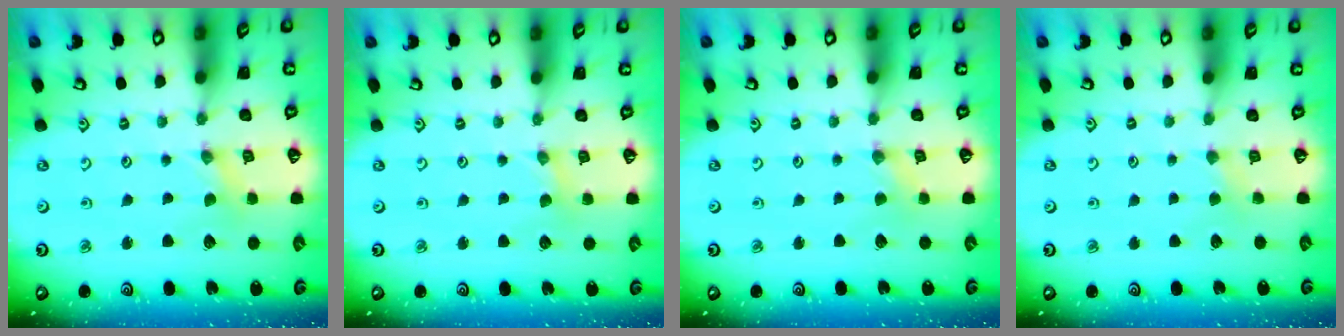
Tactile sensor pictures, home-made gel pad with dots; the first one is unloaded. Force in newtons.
{"total": 1.6, "press": 1.6, "slide": 0.3}
{"total": 0.9, "press": 0.9, "slide": 0.2}
{"total": 2.3, "press": 2.3, "slide": 0.3}